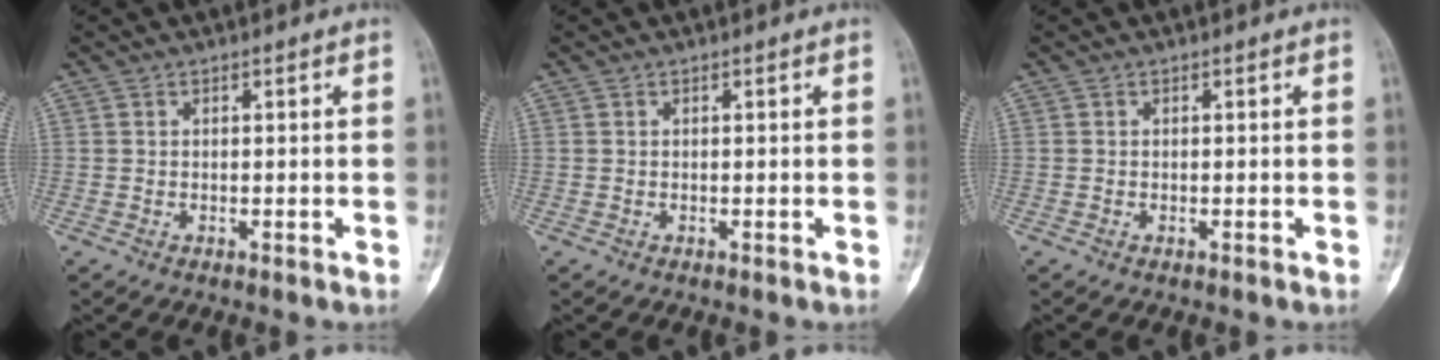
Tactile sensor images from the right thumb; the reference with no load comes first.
{"total": 0.0}
{"total": 0.0}